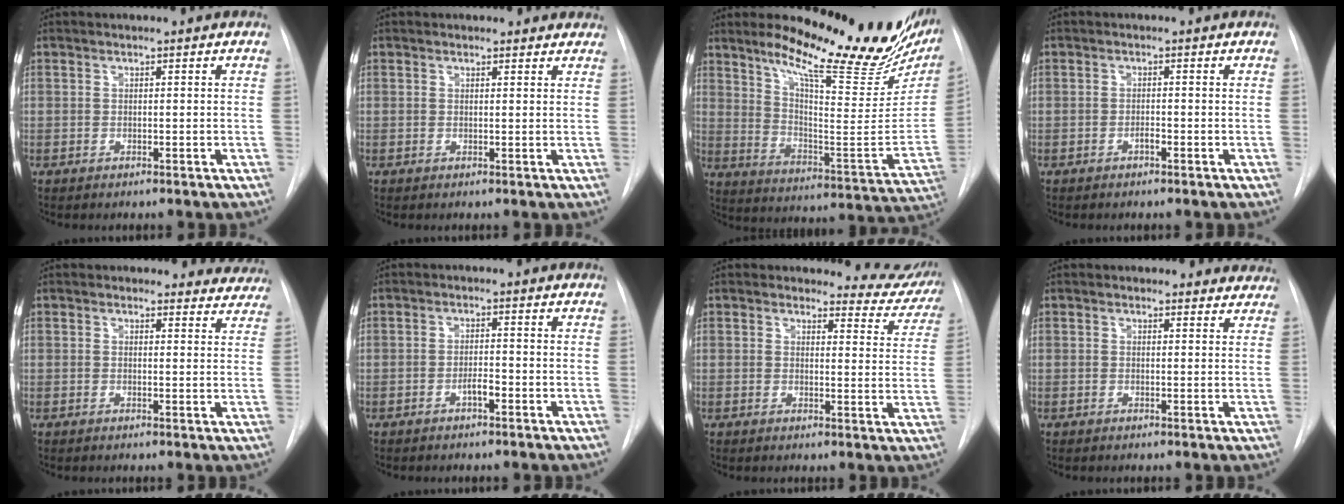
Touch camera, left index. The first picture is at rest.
{"total": 2.8, "force": [2.5, 1.2, 0.2], "torque": [0.004, -0.004, 0.014]}
{"total": 24.0, "force": [18.8, 5.4, 13.9], "torque": [-0.201, -0.050, 0.255]}
{"total": 0.9, "force": [-0.6, 0.2, 0.6], "torque": [-0.011, 0.001, -0.013]}
{"total": 7.2, "force": [6.6, 2.8, -0.2], "torque": [0.045, -0.014, 0.039]}
{"total": 2.0, "force": [-1.1, 0.5, 1.6], "torque": [-0.026, 0.002, -0.021]}
{"total": 8.8, "force": [8.5, 2.3, -0.5], "torque": [0.037, -0.057, 0.068]}
{"total": 5.8, "force": [5.3, 2.4, 0.2], "torque": [0.029, -0.007, 0.033]}